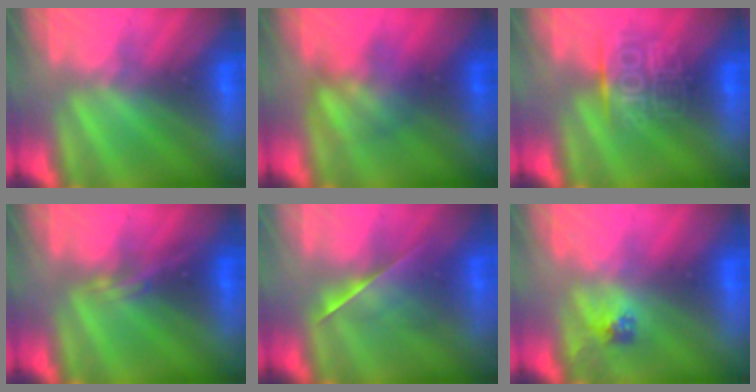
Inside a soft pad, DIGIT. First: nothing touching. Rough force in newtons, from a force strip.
{"total": 3.0}
{"total": 6.6}
{"total": 2.3}
{"total": 2.1}
{"total": 2.4}